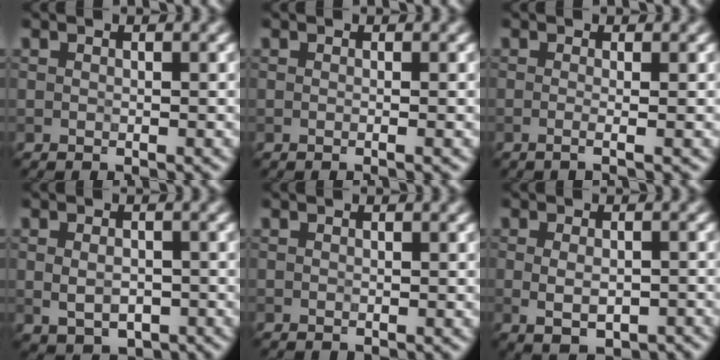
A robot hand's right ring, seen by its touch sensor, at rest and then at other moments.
{"total": 1.0, "force": [0.0, 0.4, 0.9], "torque": [-0.006, -0.011, -0.009]}
{"total": 2.6, "force": [0.2, 1.3, 2.2], "torque": [-0.012, -0.002, -0.026]}
{"total": 3.2, "force": [-0.6, 2.2, 2.2], "torque": [-0.041, -0.008, -0.004]}
{"total": 0.0}
{"total": 3.3, "force": [-0.9, 1.6, 2.8], "torque": [-0.050, -0.009, -0.007]}